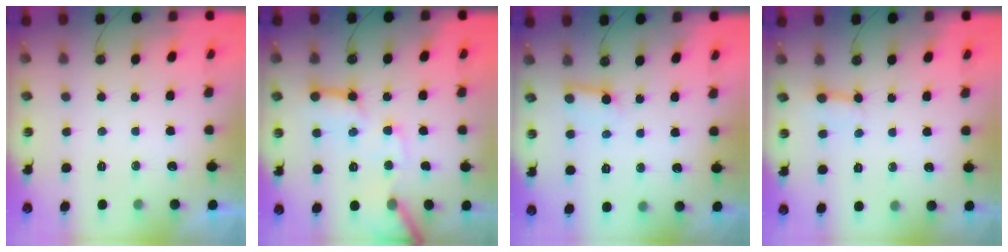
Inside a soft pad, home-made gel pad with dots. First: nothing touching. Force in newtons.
{"total": 13.9, "press": 13.8, "slide": 1.7}
{"total": 3.9, "press": 3.9, "slide": 0.2}
{"total": 3.0, "press": 3.0, "slide": 0.2}